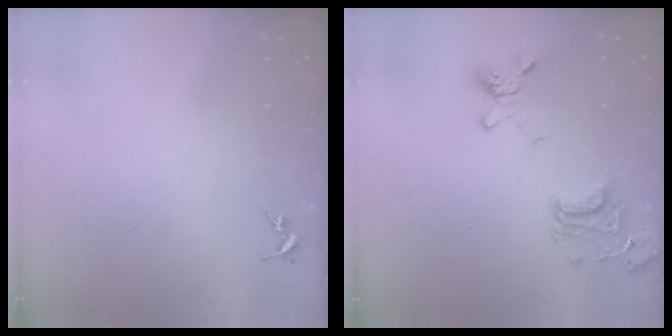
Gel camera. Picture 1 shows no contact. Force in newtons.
{"total": 18.3, "press": 18.2, "slide": 1.7}